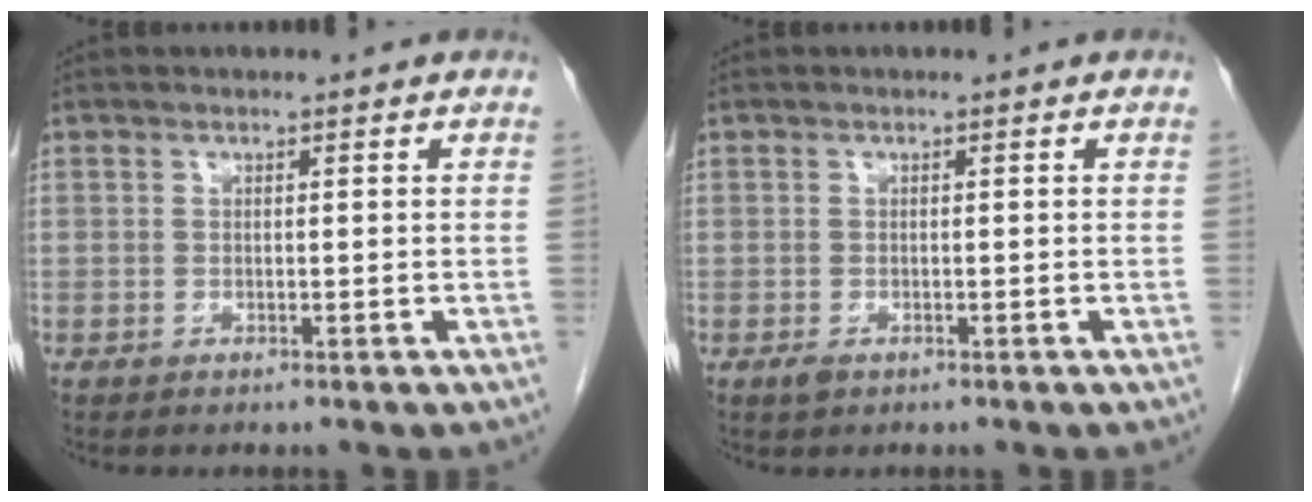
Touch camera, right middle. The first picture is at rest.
{"total": 1.0, "force": [-0.5, 0.5, 0.7], "torque": [-0.014, -0.001, -0.005]}